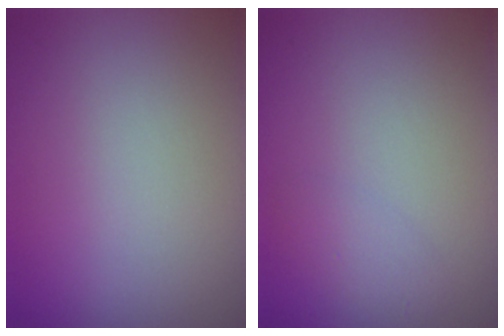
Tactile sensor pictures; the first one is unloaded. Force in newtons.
{"total": 1.2, "press": 1.2, "slide": 0.1}